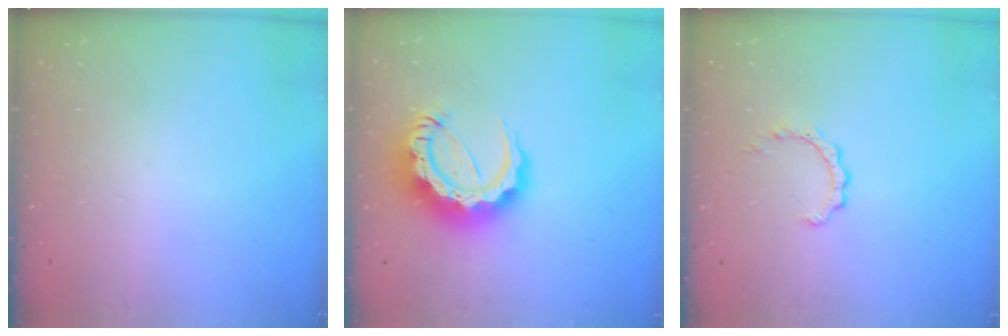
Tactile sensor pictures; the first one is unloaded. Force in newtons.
{"total": 14.2, "press": 14.1, "slide": 1.3}
{"total": 2.7, "press": 2.7, "slide": 0.0}